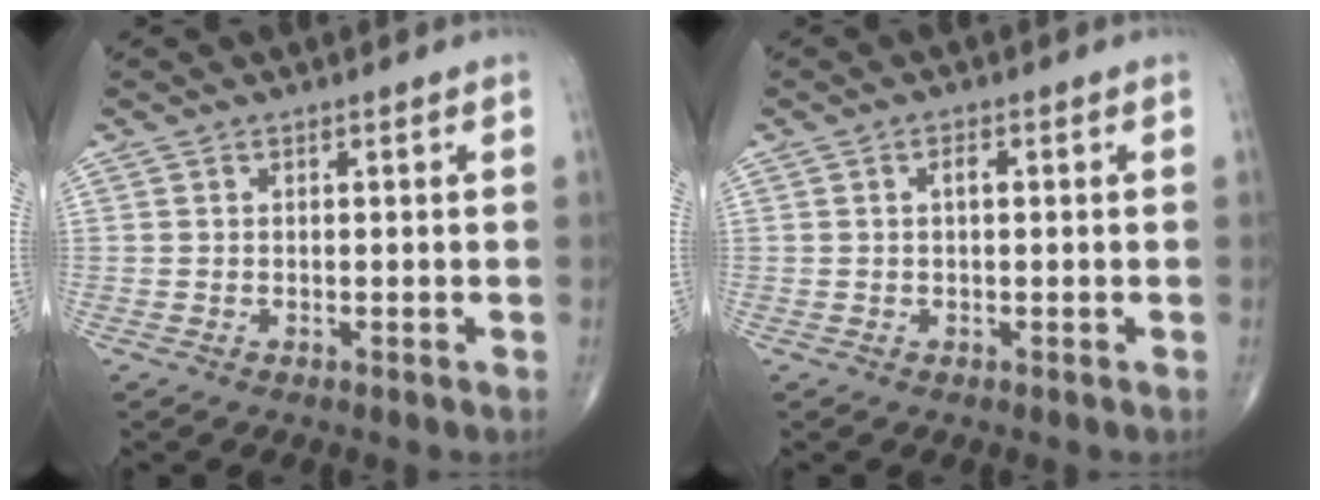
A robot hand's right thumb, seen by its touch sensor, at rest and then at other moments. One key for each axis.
{"total": 1.6, "fx": 0.2, "fy": 0.7, "fz": 1.4, "tx": -0.022, "ty": 0.003, "tz": 0.001}